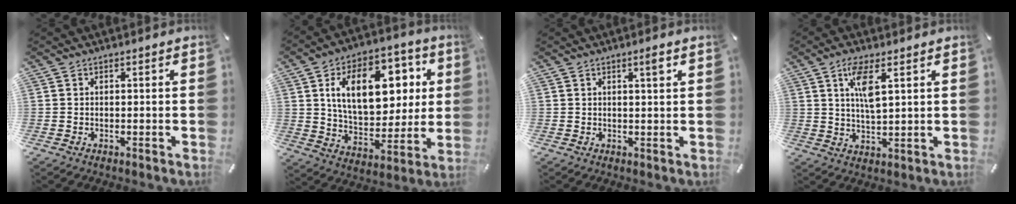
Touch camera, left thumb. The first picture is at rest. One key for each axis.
{"total": 19.1, "fx": 5.7, "fy": 12.2, "fz": 13.6, "tx": -0.201, "ty": 0.001, "tz": 0.101}
{"total": 2.0, "fx": 1.1, "fy": 0.0, "fz": 1.7, "tx": -0.027, "ty": -0.006, "tz": 0.016}
{"total": 7.3, "fx": 3.2, "fy": 2.1, "fz": 6.2, "tx": -0.113, "ty": -0.004, "tz": 0.051}